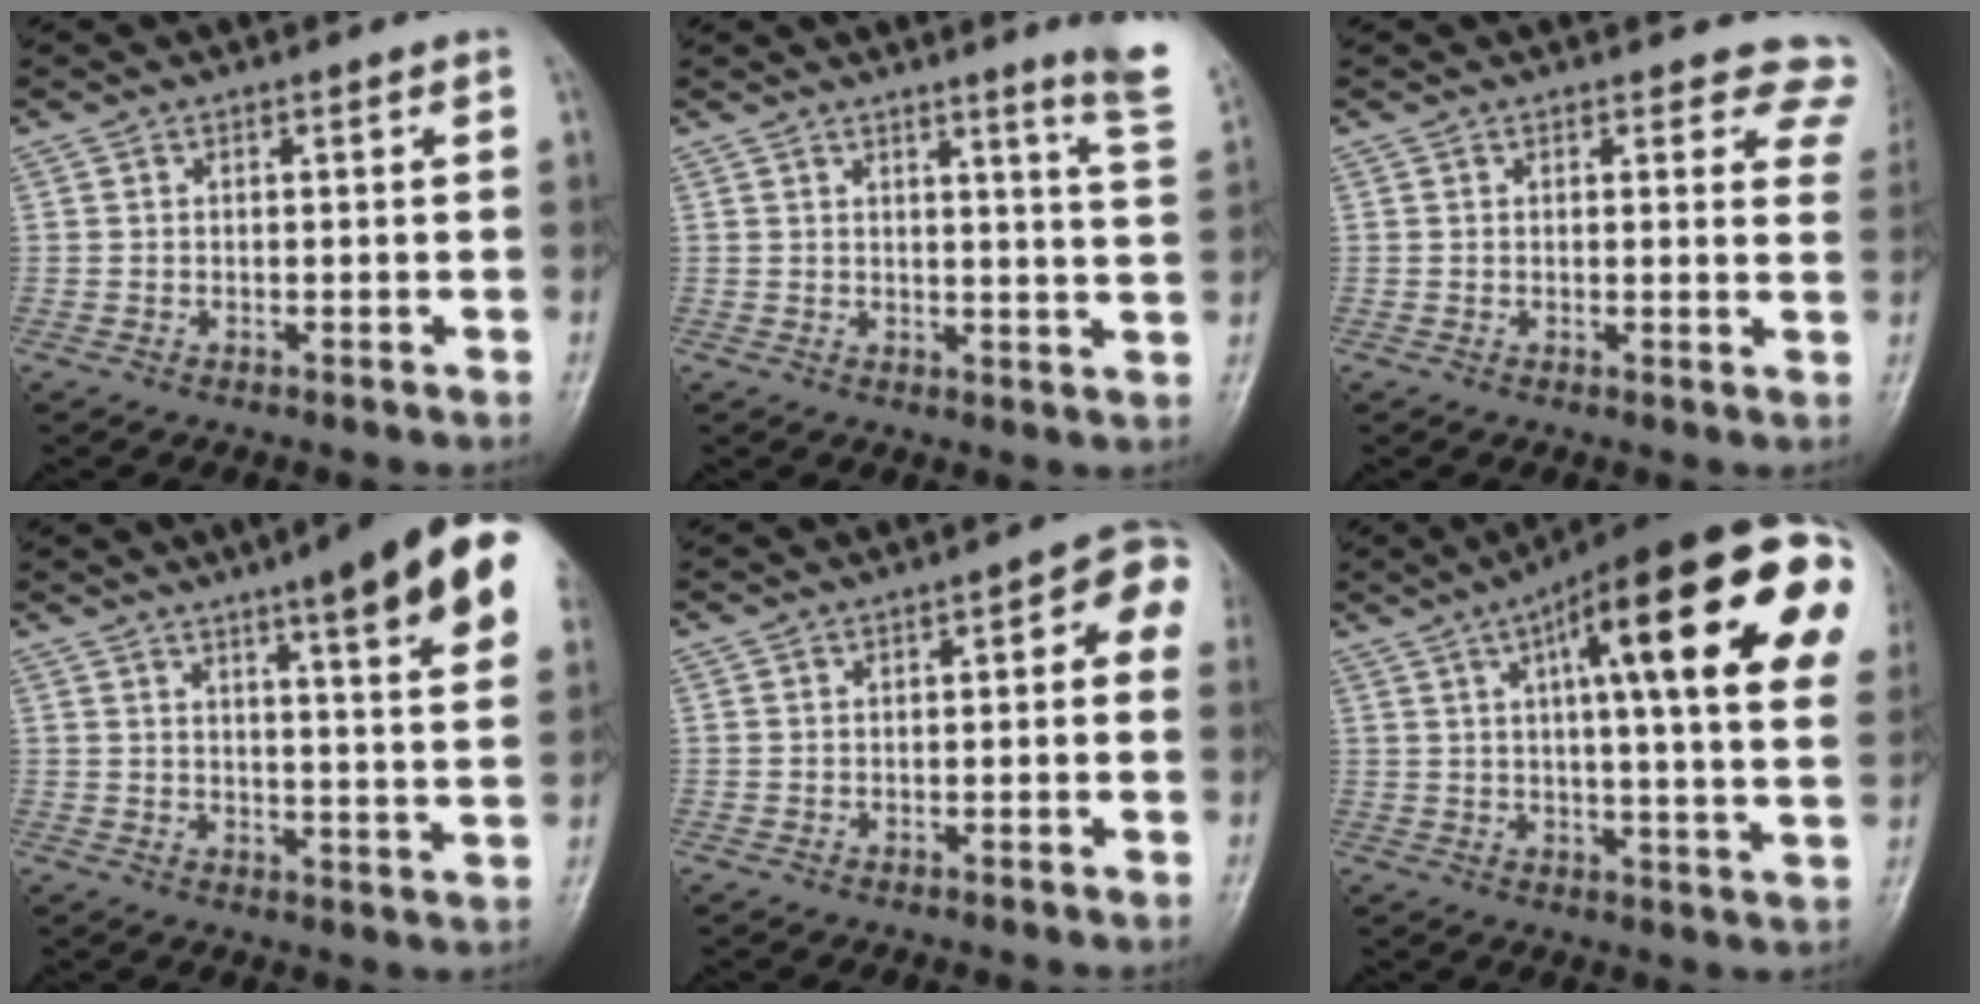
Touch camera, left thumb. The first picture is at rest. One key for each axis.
{"total": 8.2, "fx": 5.7, "fy": -0.5, "fz": 5.9, "tx": -0.065, "ty": -0.039, "tz": 0.058}
{"total": 7.4, "fx": 6.6, "fy": 2.9, "fz": 1.8, "tx": 0.031, "ty": -0.028, "tz": 0.042}
{"total": 17.6, "fx": 9.7, "fy": 2.5, "fz": 14.6, "tx": -0.173, "ty": -0.033, "tz": 0.118}
{"total": 6.0, "fx": 1.1, "fy": 2.5, "fz": 5.4, "tx": -0.044, "ty": 0.021, "tz": 0.003}
{"total": 28.2, "fx": 9.6, "fy": 5.9, "fz": 25.9, "tx": -0.300, "ty": 0.016, "tz": 0.132}